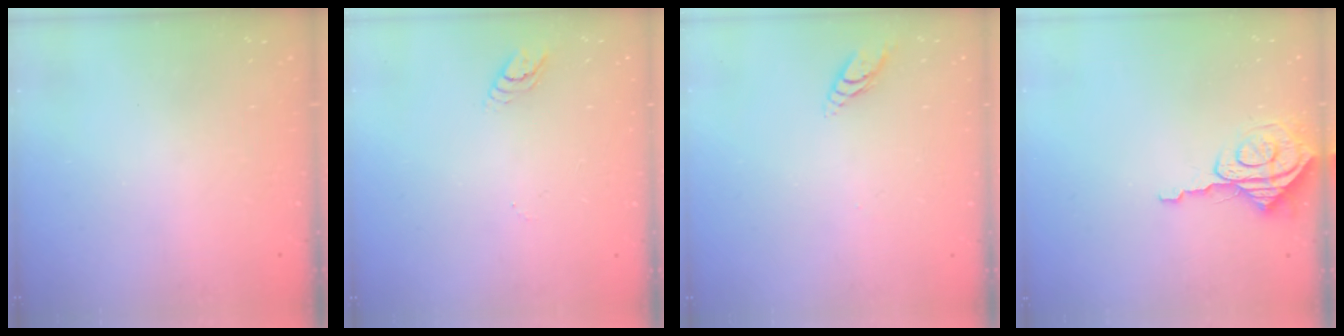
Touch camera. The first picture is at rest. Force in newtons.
{"total": 3.4, "press": 3.4, "slide": 0.4}
{"total": 4.0, "press": 4.0, "slide": 0.4}
{"total": 7.8, "press": 7.7, "slide": 0.7}